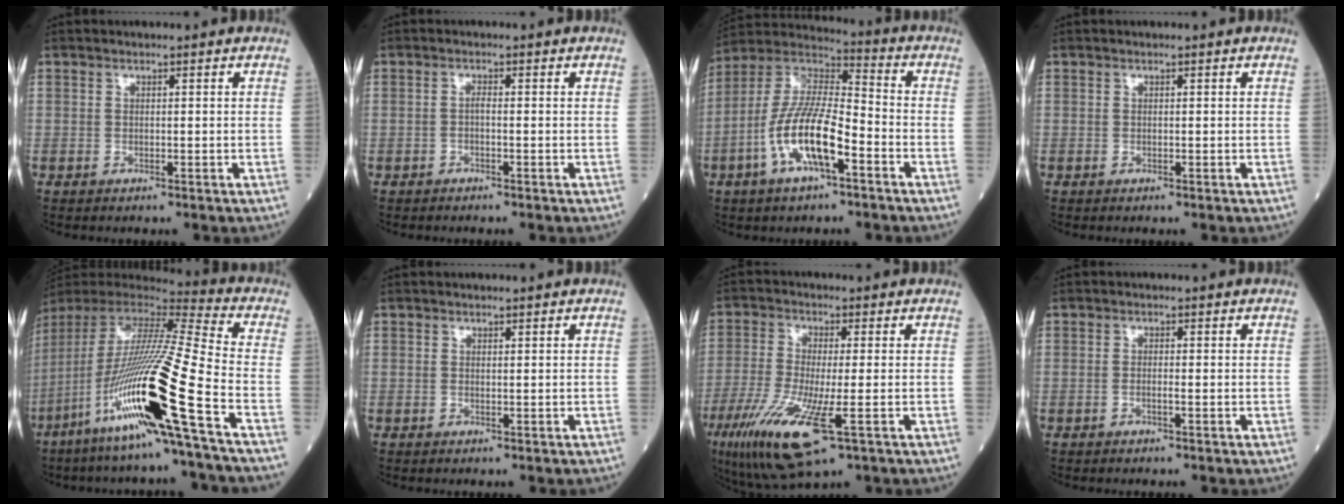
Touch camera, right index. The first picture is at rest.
{"total": 0.9, "force": [-0.4, 0.1, 0.8], "torque": [-0.019, 0.000, -0.009]}
{"total": 13.9, "force": [-5.1, 3.7, 12.4], "torque": [-0.253, 0.005, -0.098]}
{"total": 0.0}
{"total": 24.4, "force": [-10.4, -1.0, 22.0], "torque": [-0.436, -0.049, -0.203]}
{"total": 0.0}
{"total": 12.7, "force": [-5.2, 2.0, 11.4], "torque": [-0.236, -0.039, -0.089]}
{"total": 0.7, "force": [-0.4, 0.0, 0.6], "torque": [-0.014, 0.002, -0.006]}